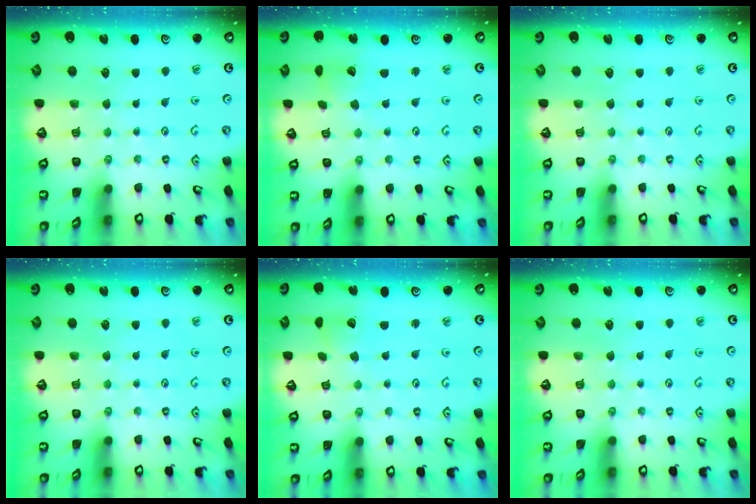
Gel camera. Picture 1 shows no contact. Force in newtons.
{"total": 3.1, "press": 3.1, "slide": 0.4}
{"total": 0.0}
{"total": 0.0}
{"total": 1.9, "press": 1.9, "slide": 0.3}
{"total": 0.0}